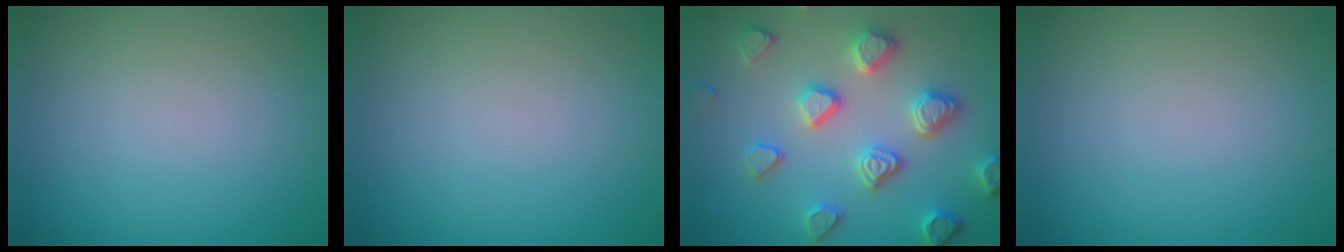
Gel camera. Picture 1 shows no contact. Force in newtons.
{"total": 0.0}
{"total": 4.8, "press": 4.6, "slide": 1.2}
{"total": 0.0}